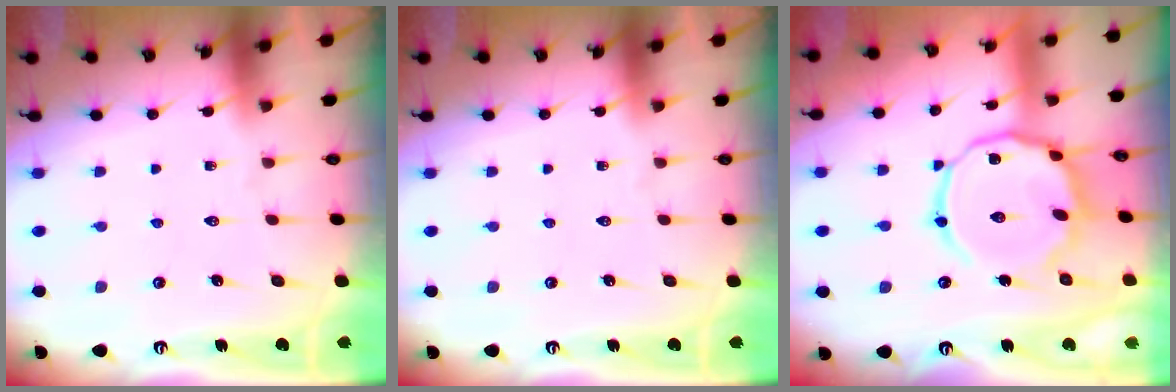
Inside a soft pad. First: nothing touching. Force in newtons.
{"total": 0.0}
{"total": 13.8, "press": 13.8, "slide": 1.0}